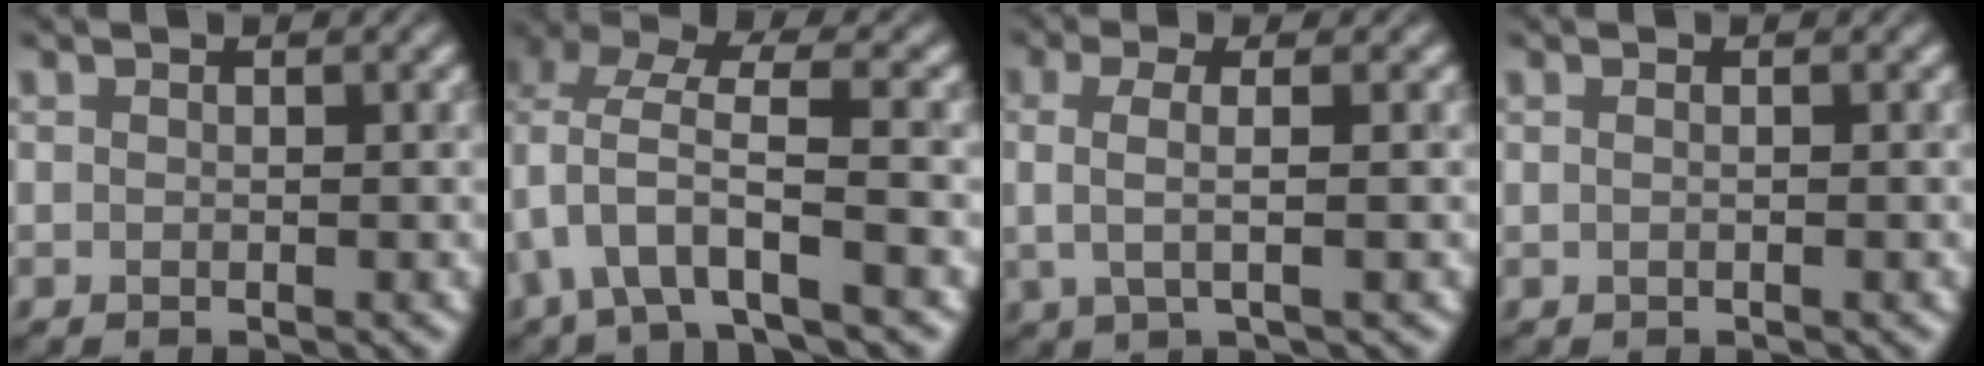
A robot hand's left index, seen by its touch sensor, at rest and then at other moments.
{"total": 6.2, "force": [-1.3, 2.4, 5.5], "torque": [-0.108, 0.013, -0.029]}
{"total": 2.8, "force": [0.2, 0.9, 2.6], "torque": [-0.052, 0.005, 0.007]}
{"total": 1.4, "force": [0.4, 0.9, 1.0], "torque": [0.004, -0.001, -0.011]}